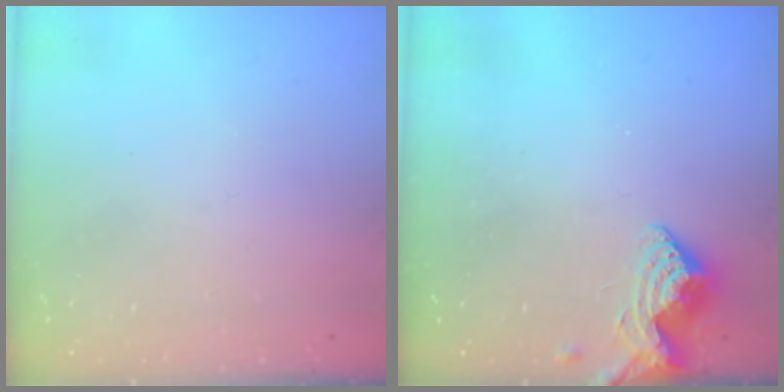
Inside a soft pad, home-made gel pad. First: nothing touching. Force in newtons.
{"total": 8.2, "press": 8.1, "slide": 0.3}